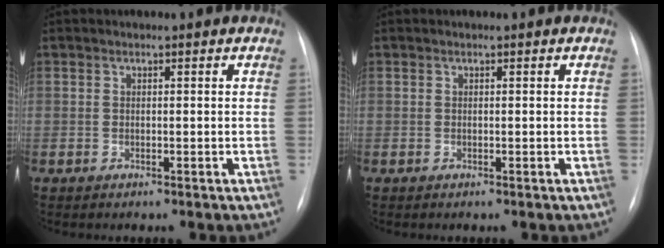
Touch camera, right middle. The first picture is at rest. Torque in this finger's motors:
{"motor_torque": [0.00, 0.00, 0.03, 0.01]}